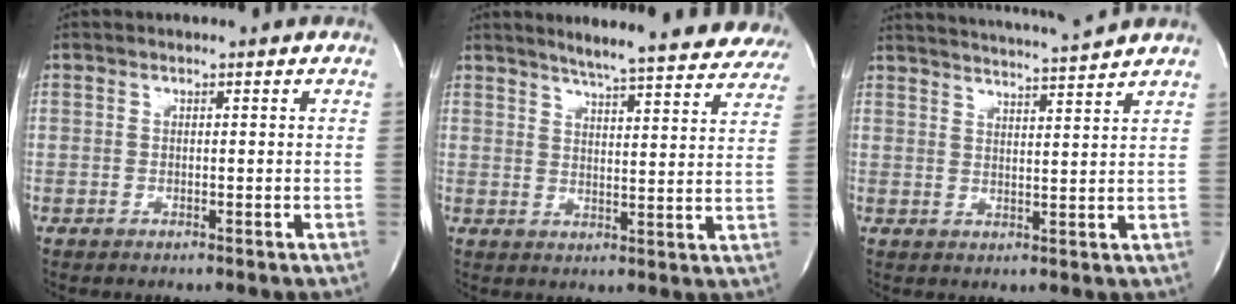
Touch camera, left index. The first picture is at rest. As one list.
[{"total": 21.5, "force": [19.5, 2.7, 8.7], "torque": [-0.118, -0.040, 0.228]}, {"total": 10.9, "force": [10.3, -1.5, 3.1], "torque": [-0.057, -0.012, 0.145]}]